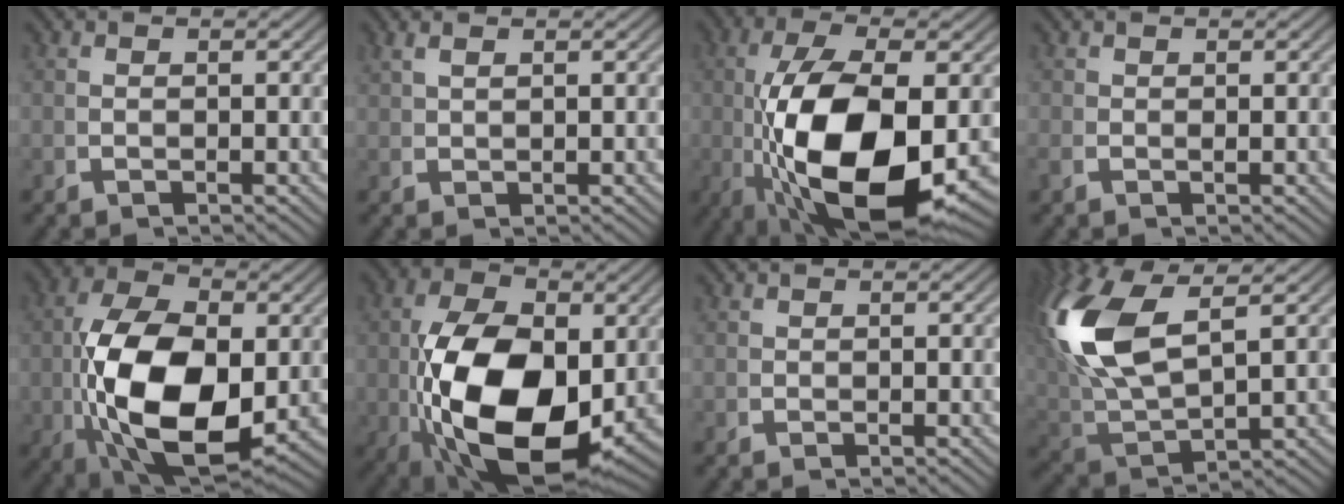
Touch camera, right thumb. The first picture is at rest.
{"total": 1.3, "force": [1.2, -0.3, 0.4], "torque": [-0.002, 0.005, 0.026]}
{"total": 18.2, "force": [-2.5, 9.5, 15.3], "torque": [-0.307, -0.063, 0.003]}
{"total": 0.6, "force": [0.2, 0.5, 0.2], "torque": [-0.007, -0.002, 0.003]}
{"total": 17.2, "force": [-1.9, 11.0, 13.1], "torque": [-0.290, -0.085, 0.014]}
{"total": 19.0, "force": [-2.5, 11.9, 14.6], "torque": [-0.295, -0.087, 0.007]}
{"total": 0.0}
{"total": 11.1, "force": [2.4, 6.8, 8.5], "torque": [-0.210, -0.013, 0.054]}